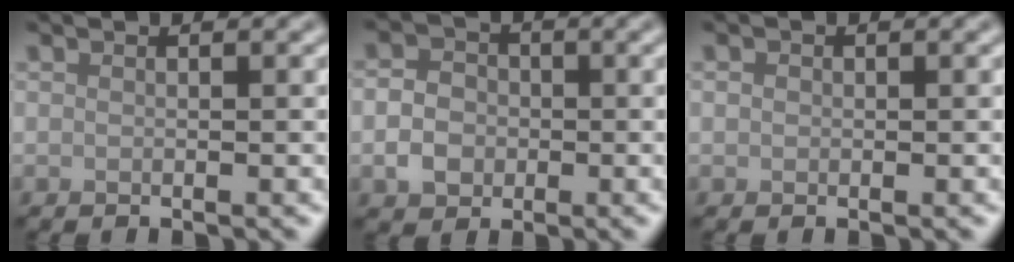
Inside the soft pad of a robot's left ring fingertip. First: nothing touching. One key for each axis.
{"total": 3.1, "fx": -0.8, "fy": 2.6, "fz": 1.6, "tx": -0.026, "ty": 0.002, "tz": -0.019}
{"total": 0.5, "fx": 0.0, "fy": 0.5, "fz": 0.1, "tx": 0.001, "ty": -0.002, "tz": -0.002}